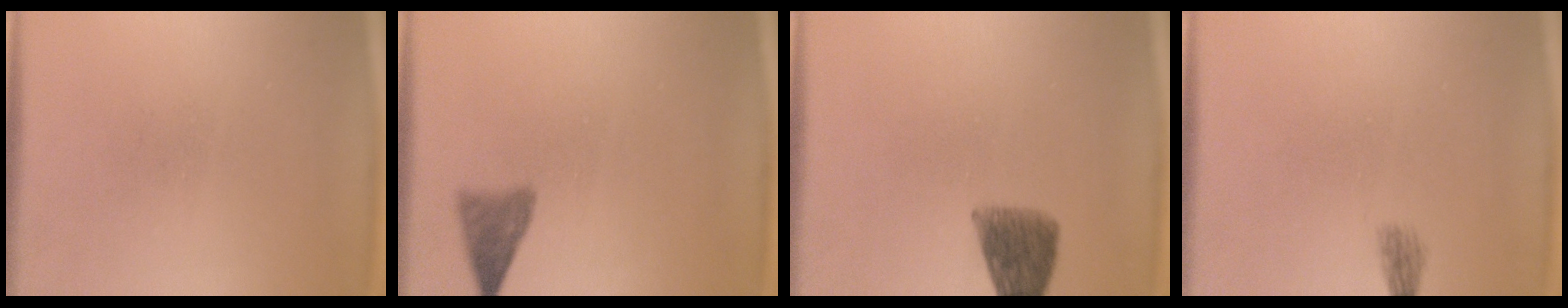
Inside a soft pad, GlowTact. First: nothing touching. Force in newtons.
{"total": 2.9}
{"total": 6.6}
{"total": 1.4}